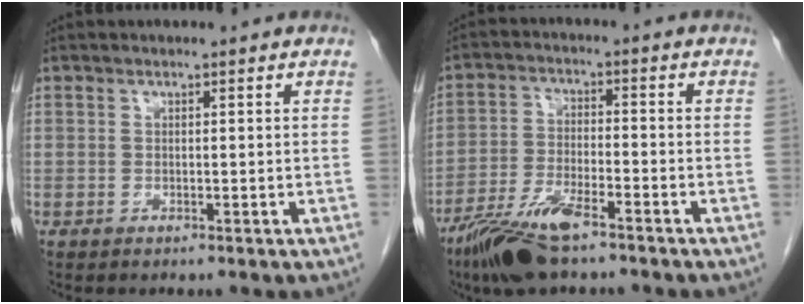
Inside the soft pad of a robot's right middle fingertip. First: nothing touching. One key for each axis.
{"total": 8.9, "fx": -6.3, "fy": 1.9, "fz": 6.0, "tx": -0.122, "ty": -0.017, "tz": -0.116}